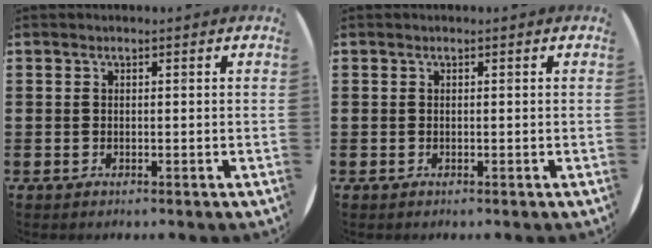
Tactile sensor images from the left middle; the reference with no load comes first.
{"total": 0.0}